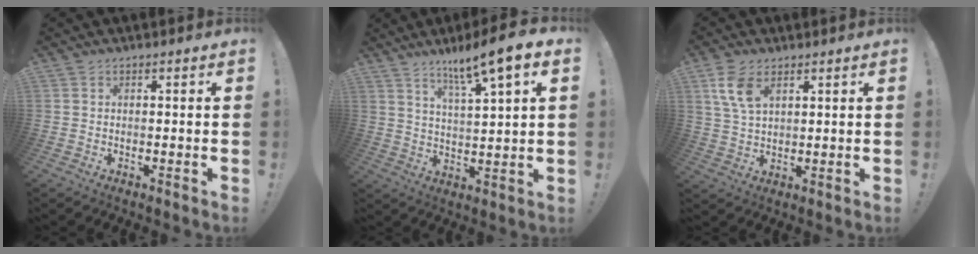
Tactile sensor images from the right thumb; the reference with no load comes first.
{"total": 10.7, "force": [7.1, 0.5, 7.9], "torque": [-0.129, -0.043, 0.112]}
{"total": 8.1, "force": [4.1, 4.5, 5.4], "torque": [-0.105, -0.010, 0.078]}